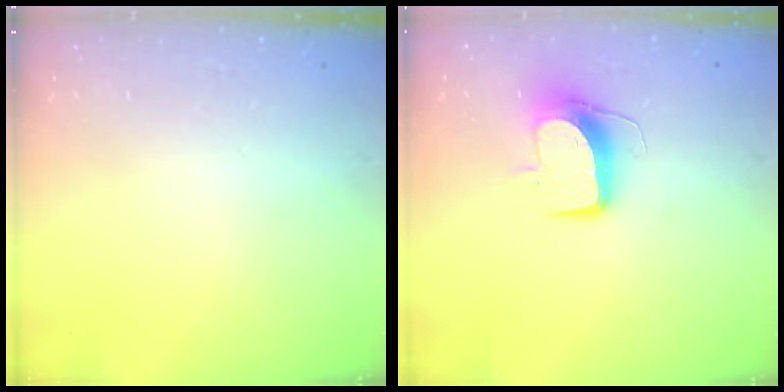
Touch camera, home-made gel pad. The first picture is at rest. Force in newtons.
{"total": 9.9, "press": 9.8, "slide": 1.0}